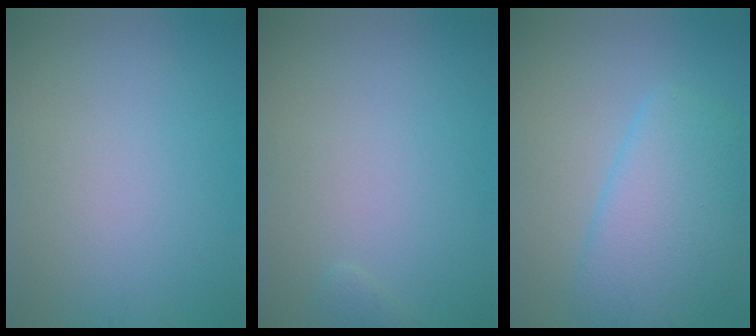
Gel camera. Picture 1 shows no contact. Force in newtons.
{"total": 0.6, "press": 0.6, "slide": 0.1}
{"total": 6.2, "press": 6.2, "slide": 0.2}